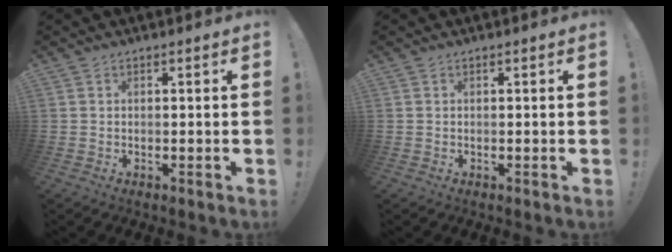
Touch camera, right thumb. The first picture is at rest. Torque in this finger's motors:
{"motor_torque": [0.00, 0.00, -0.08, 0.06, 0.00]}